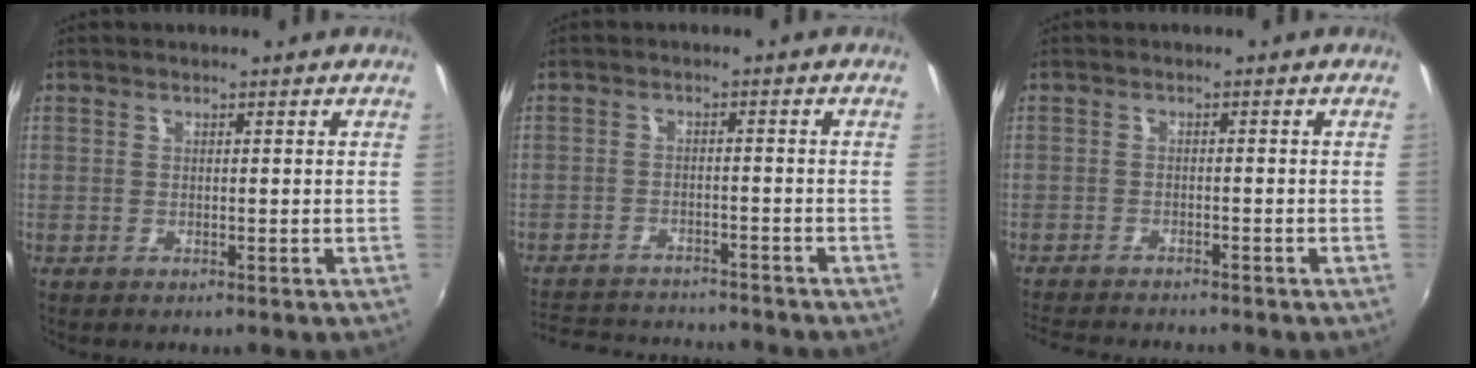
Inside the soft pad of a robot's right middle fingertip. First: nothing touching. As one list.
[{"total": 13.6, "force": [-12.4, 3.2, 4.5], "torque": [-0.109, -0.002, -0.184]}, {"total": 7.8, "force": [-7.2, 1.2, 2.8], "torque": [-0.073, -0.017, -0.115]}]